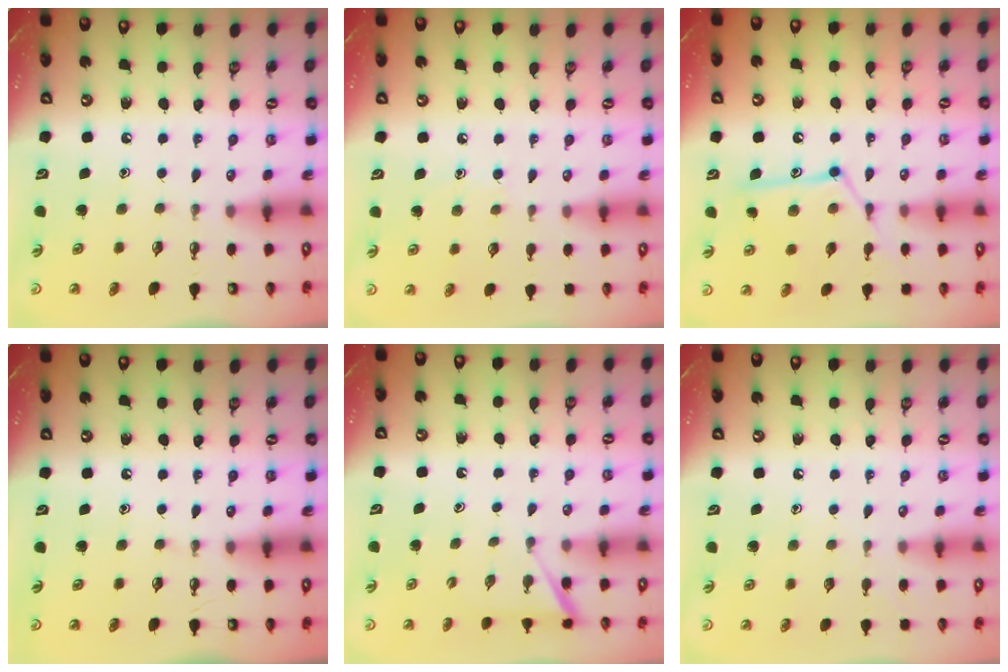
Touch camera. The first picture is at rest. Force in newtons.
{"total": 7.3, "press": 7.3, "slide": 0.7}
{"total": 12.9, "press": 12.9, "slide": 0.5}
{"total": 0.0}
{"total": 3.7, "press": 3.7, "slide": 0.4}
{"total": 2.5, "press": 2.5, "slide": 0.3}